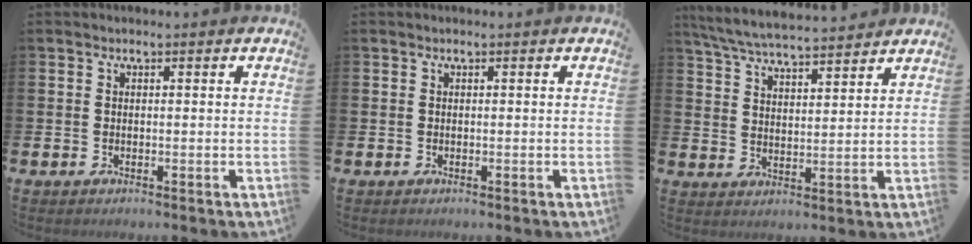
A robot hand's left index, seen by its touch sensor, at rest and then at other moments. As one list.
[{"total": 0.0}, {"total": 6.3, "force": [6.1, 0.5, 1.4], "torque": [-0.052, -0.031, 0.109]}]